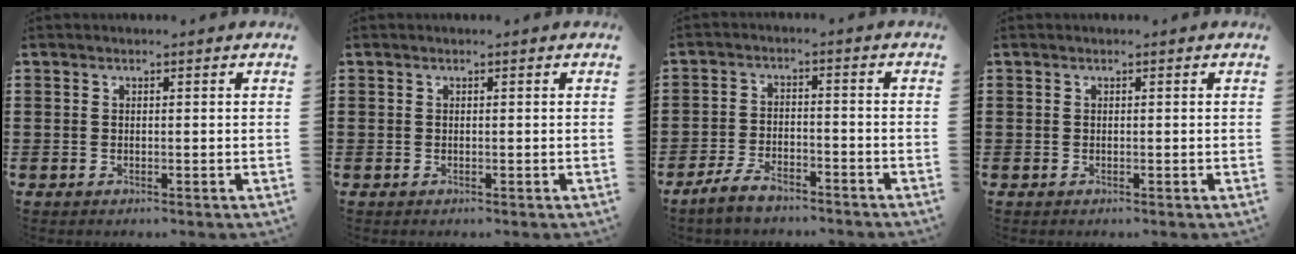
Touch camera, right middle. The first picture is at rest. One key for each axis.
{"total": 0.0}
{"total": 4.9, "fx": -4.1, "fy": 1.5, "fz": 2.2, "tx": -0.056, "ty": 0.002, "tz": -0.085}
{"total": 0.0}